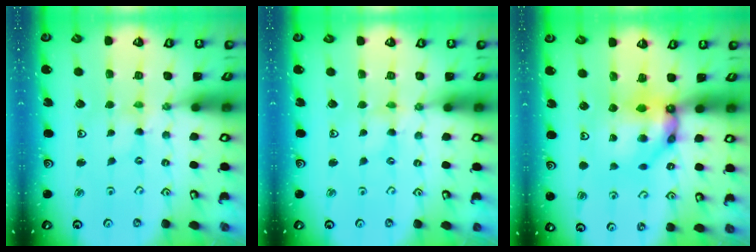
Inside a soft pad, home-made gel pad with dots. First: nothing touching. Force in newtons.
{"total": 0.0}
{"total": 9.0, "press": 8.9, "slide": 0.6}